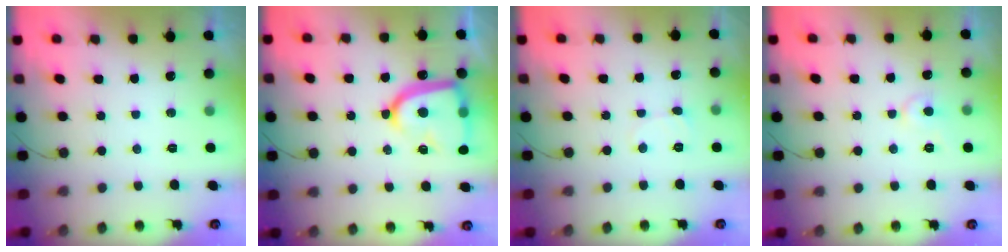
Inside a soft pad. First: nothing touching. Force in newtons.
{"total": 18.6, "press": 18.5, "slide": 1.6}
{"total": 3.6, "press": 3.6, "slide": 0.4}
{"total": 4.8, "press": 4.8, "slide": 0.5}